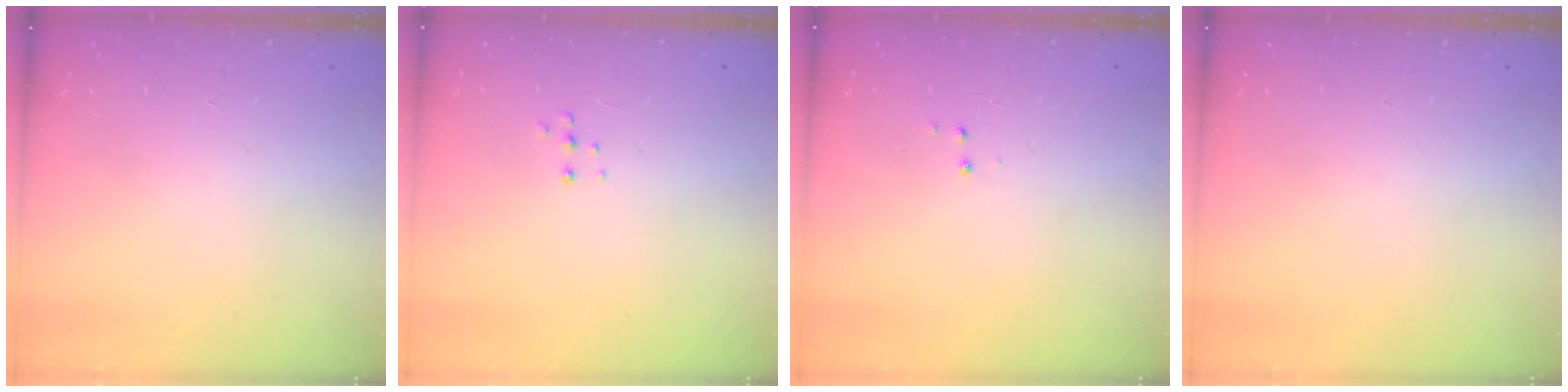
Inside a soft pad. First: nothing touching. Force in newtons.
{"total": 4.0, "press": 3.9, "slide": 0.8}
{"total": 2.9, "press": 2.8, "slide": 0.4}
{"total": 0.0}